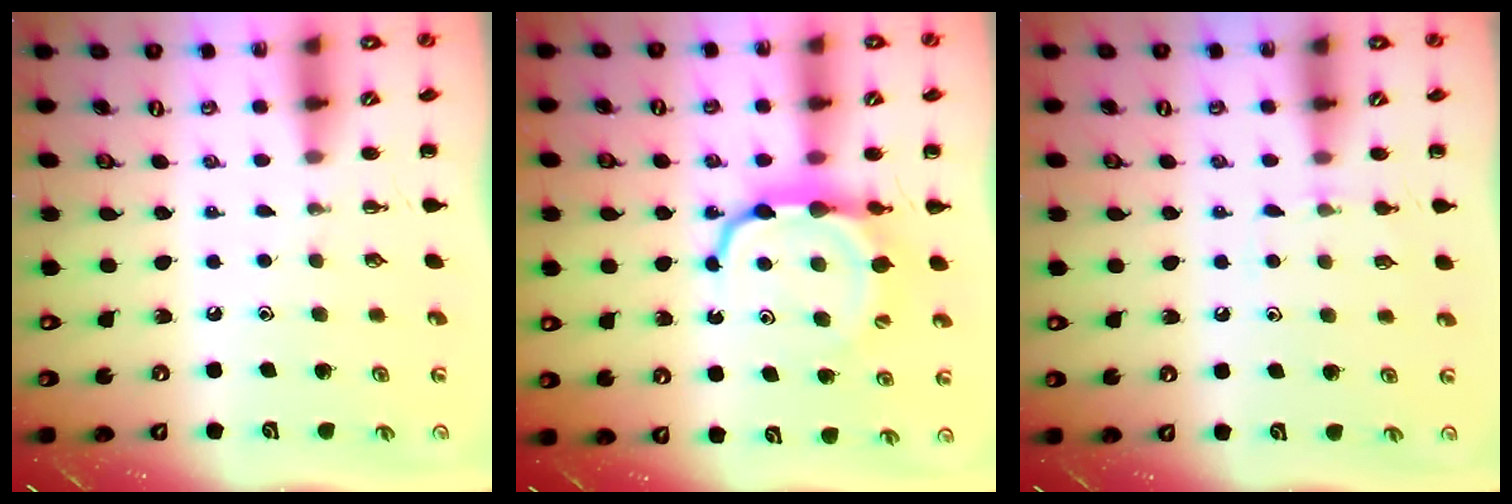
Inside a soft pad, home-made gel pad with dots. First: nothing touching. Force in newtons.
{"total": 8.8, "press": 8.7, "slide": 1.3}
{"total": 5.6, "press": 5.5, "slide": 1.1}